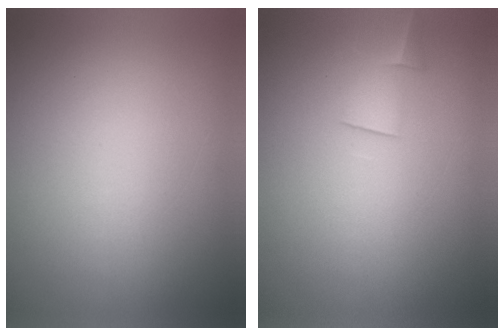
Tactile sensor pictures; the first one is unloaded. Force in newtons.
{"total": 1.9}